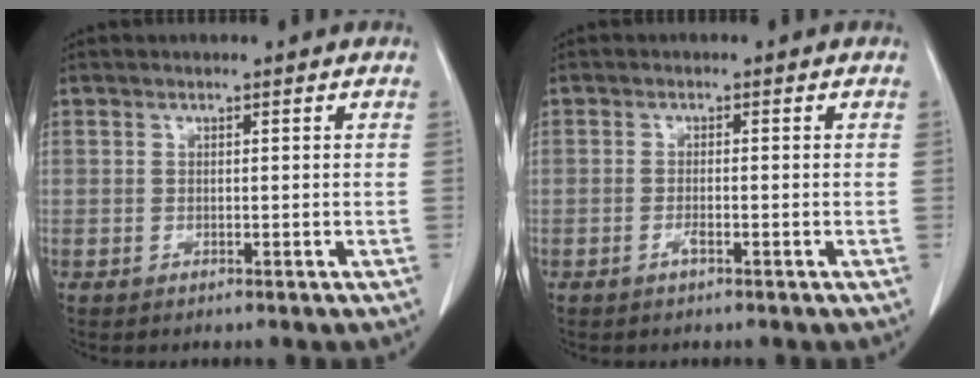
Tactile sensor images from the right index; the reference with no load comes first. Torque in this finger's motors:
{"motor_torque": [0.09, -0.05, 0.06, 0.01]}